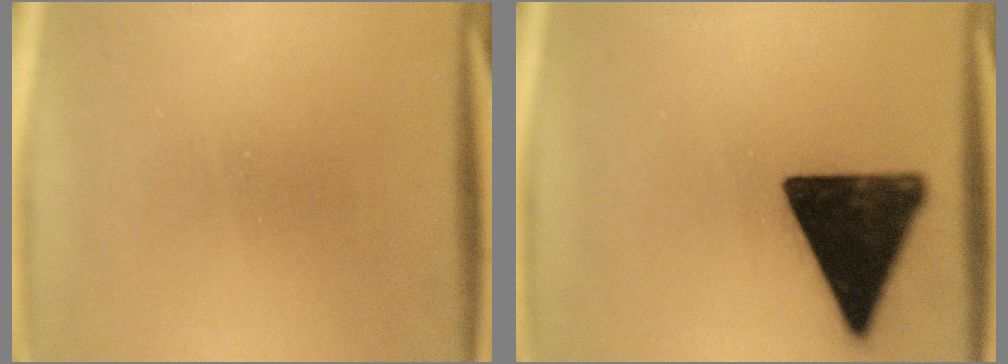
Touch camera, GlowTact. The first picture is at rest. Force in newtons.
{"total": 14.4}